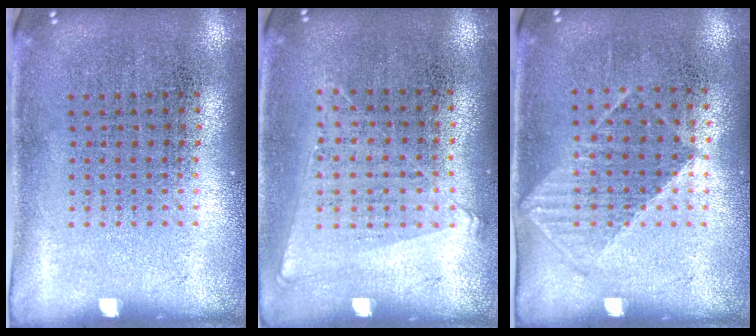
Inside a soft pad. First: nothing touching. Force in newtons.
{"total": 1.0, "press": 0.9, "slide": 0.5}
{"total": 1.0, "press": 0.9, "slide": 0.5}